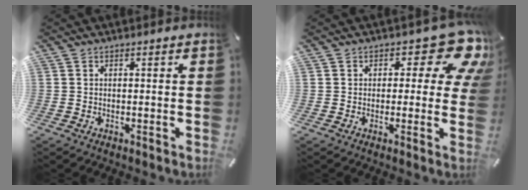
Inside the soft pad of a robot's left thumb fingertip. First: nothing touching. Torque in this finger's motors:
{"motor_torque": [1.31, 1.20, 0.24, -0.19, -0.04]}